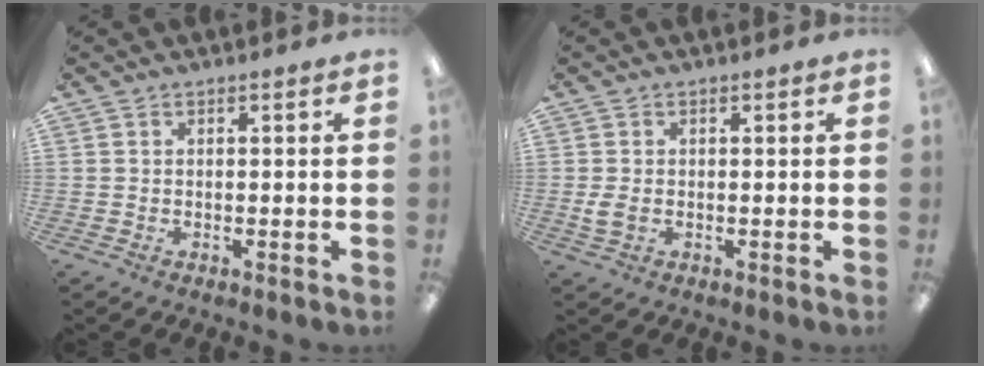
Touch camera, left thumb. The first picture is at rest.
{"total": 3.0, "force": [-0.2, 2.2, 2.1], "torque": [-0.037, 0.000, -0.006]}